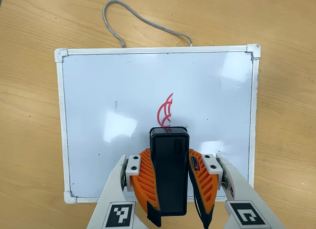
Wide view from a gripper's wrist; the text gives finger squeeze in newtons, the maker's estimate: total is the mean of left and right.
{"total": 8.8, "left": 7.4, "right": 10.2}